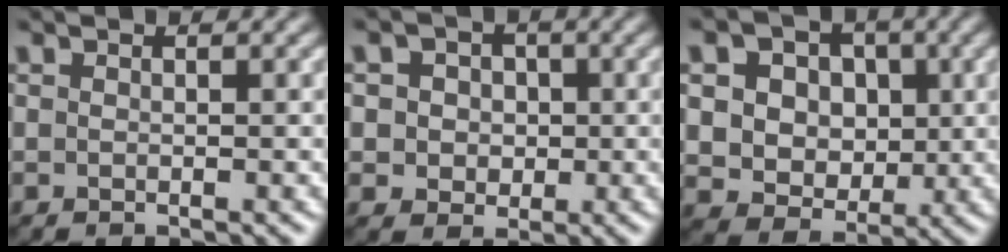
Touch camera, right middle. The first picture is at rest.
{"total": 3.7, "force": [0.6, 3.3, 1.5], "torque": [-0.016, 0.013, -0.001]}
{"total": 8.6, "force": [2.3, 7.1, 4.3], "torque": [-0.089, 0.021, 0.037]}